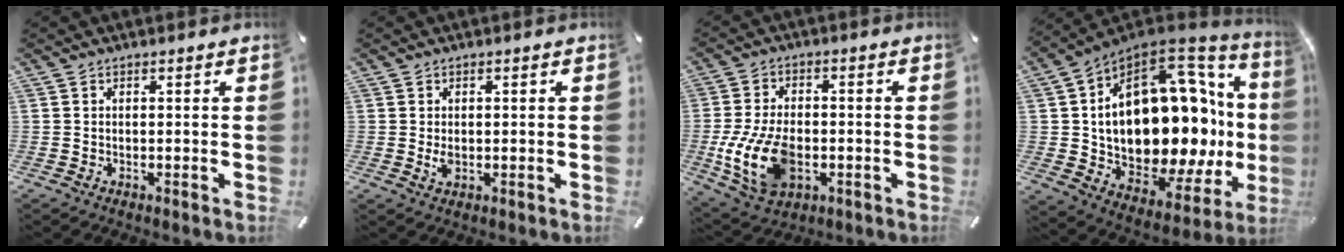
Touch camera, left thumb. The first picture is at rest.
{"total": 2.0, "force": [0.0, 1.3, 1.5], "torque": [-0.037, -0.001, -0.004]}
{"total": 13.9, "force": [-3.3, 8.9, 10.1], "torque": [-0.215, 0.001, -0.057]}
{"total": 29.1, "force": [2.5, 16.8, 23.6], "torque": [-0.398, -0.061, 0.063]}